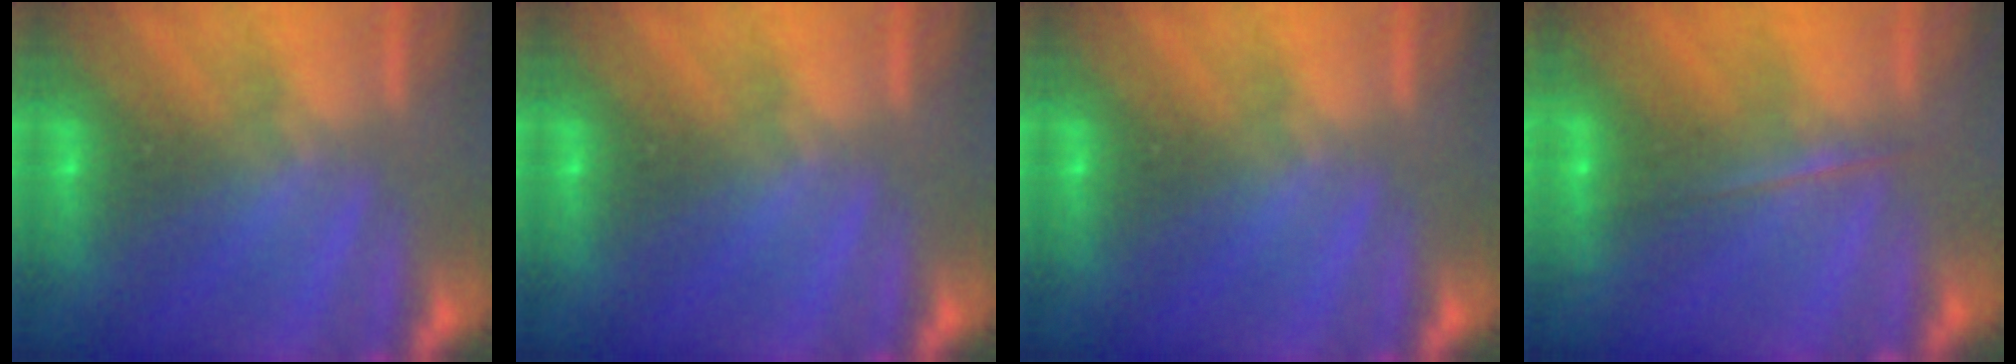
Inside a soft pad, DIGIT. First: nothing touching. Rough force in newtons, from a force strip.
{"total": 0.0}
{"total": 0.0}
{"total": 1.7}